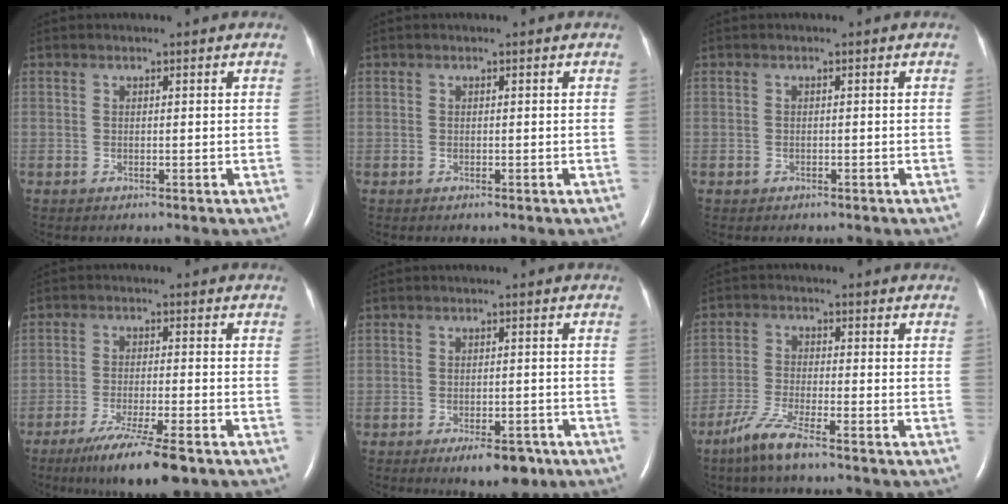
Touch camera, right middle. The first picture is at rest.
{"total": 0.0}
{"total": 0.8, "force": [-0.5, 0.6, 0.1], "torque": [-0.010, 0.002, -0.007]}
{"total": 9.9, "force": [-6.9, 0.5, 7.1], "torque": [-0.121, -0.025, -0.109]}
{"total": 5.7, "force": [-3.8, 2.0, 3.7], "torque": [-0.048, -0.002, -0.050]}
{"total": 5.6, "force": [-4.2, 0.1, 3.7], "torque": [-0.087, -0.014, -0.087]}